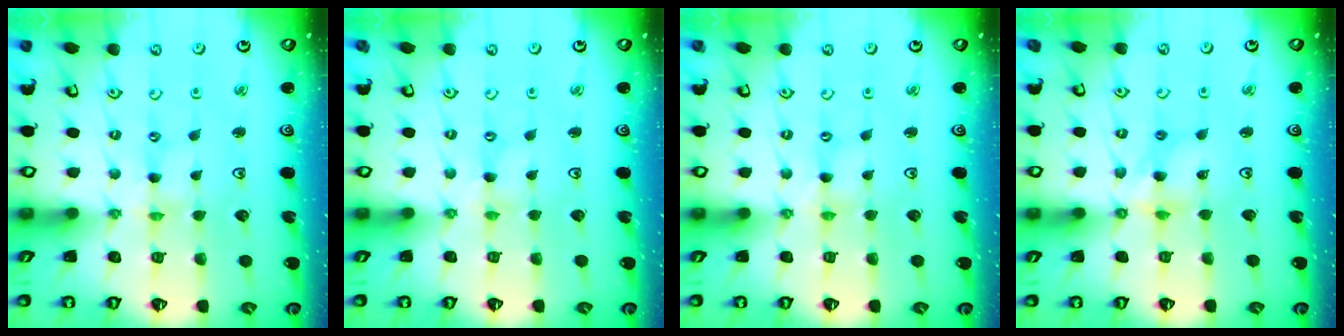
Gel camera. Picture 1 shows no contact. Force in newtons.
{"total": 1.0, "press": 1.0, "slide": 0.2}
{"total": 0.0}
{"total": 6.9, "press": 6.9, "slide": 0.5}